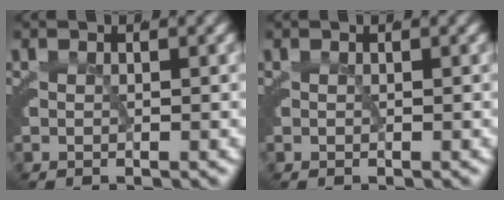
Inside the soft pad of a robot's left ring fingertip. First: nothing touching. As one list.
[{"total": 0.0}]